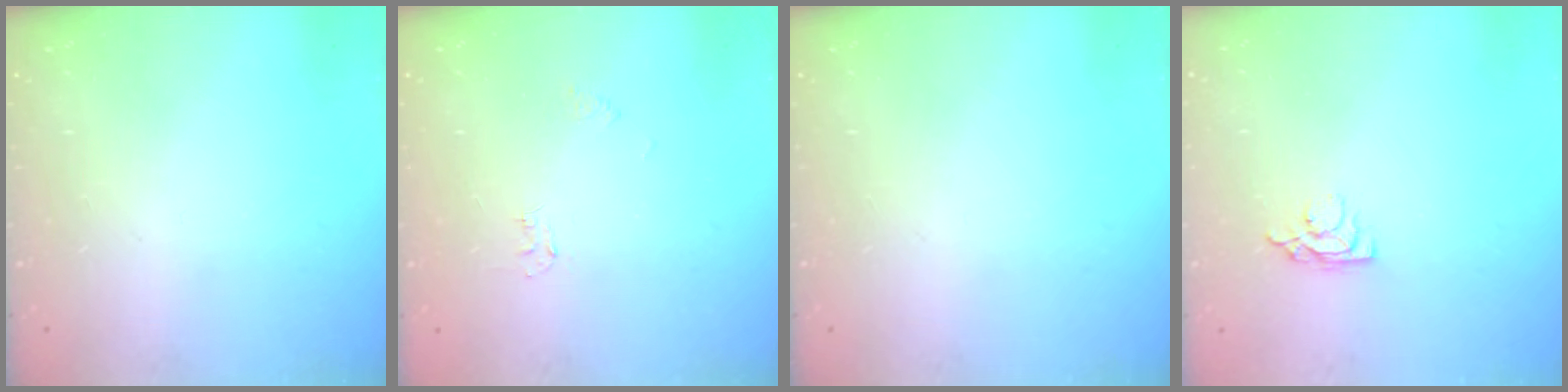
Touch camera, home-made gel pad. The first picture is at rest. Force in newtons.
{"total": 2.8, "press": 2.8, "slide": 0.4}
{"total": 0.0}
{"total": 3.8, "press": 3.8, "slide": 0.5}